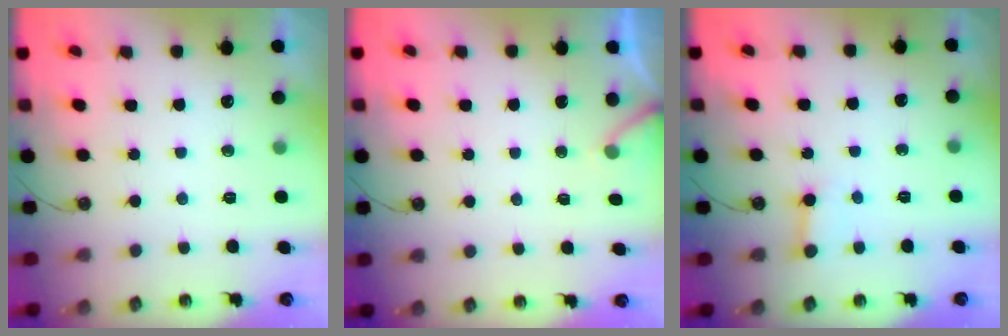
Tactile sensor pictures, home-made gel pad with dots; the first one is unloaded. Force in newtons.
{"total": 3.0, "press": 3.0, "slide": 0.1}
{"total": 3.2, "press": 3.1, "slide": 0.5}